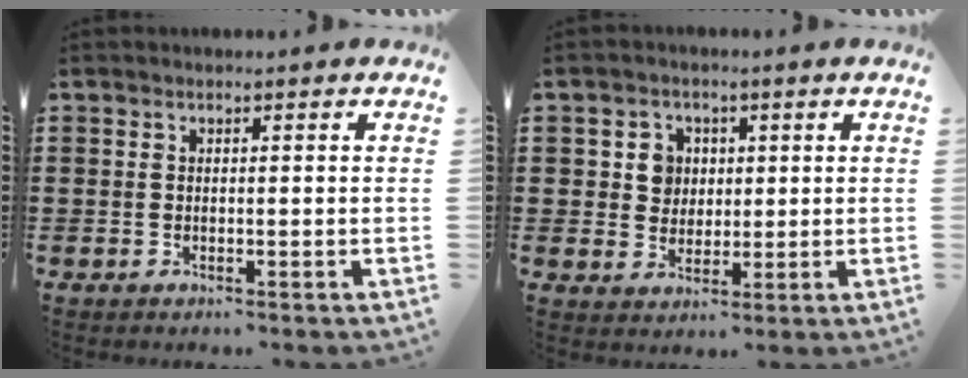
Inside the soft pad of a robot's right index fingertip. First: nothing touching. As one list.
[{"total": 4.3, "force": [0.9, 4.0, 1.4], "torque": [-0.045, 0.013, 0.013]}]